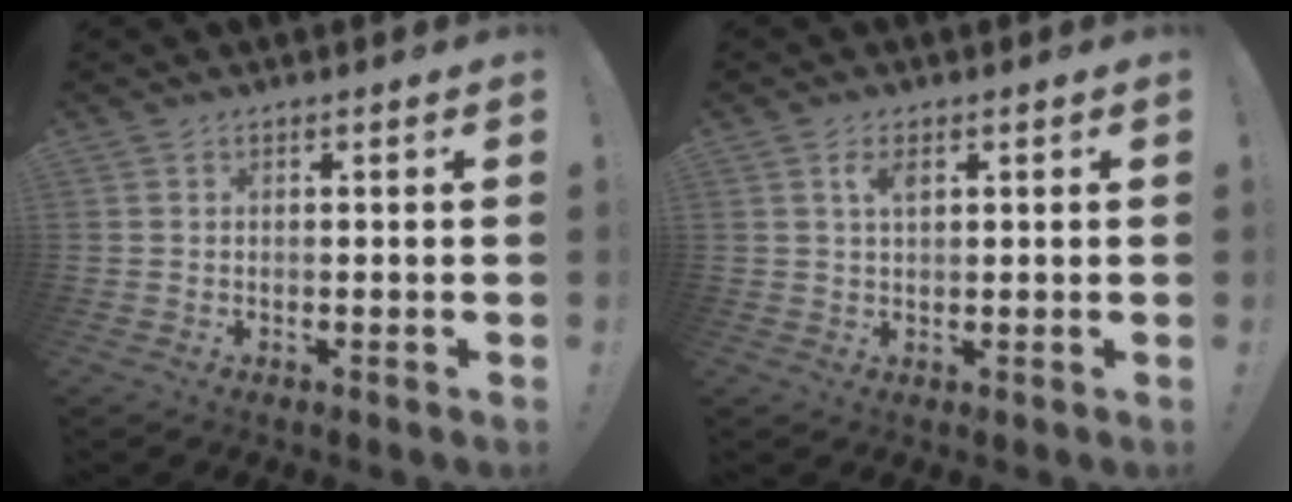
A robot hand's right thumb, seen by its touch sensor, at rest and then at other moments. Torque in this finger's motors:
{"motor_torque": [0.67, 0.24, 0.42, -0.10, 0.00]}